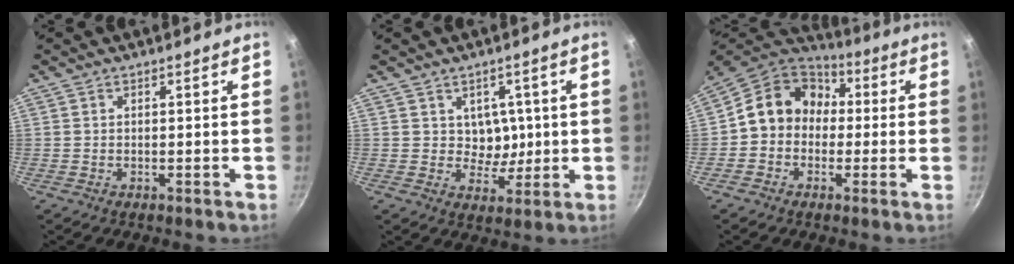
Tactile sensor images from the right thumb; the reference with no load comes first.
{"total": 5.5, "force": [1.0, 4.7, 2.7], "torque": [-0.007, -0.019, 0.017]}
{"total": 12.5, "force": [0.5, 10.8, 6.2], "torque": [-0.065, 0.038, -0.015]}